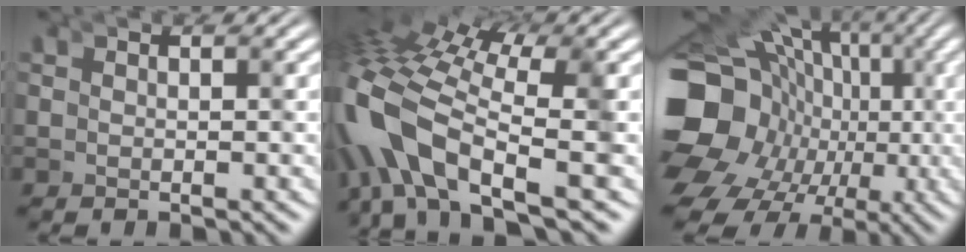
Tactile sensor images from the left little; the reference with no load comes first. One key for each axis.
{"total": 6.1, "fx": -3.2, "fy": 2.8, "fz": 4.4, "tx": -0.155, "ty": -0.053, "tz": -0.032}
{"total": 13.8, "fx": -3.8, "fy": 11.5, "fz": 6.6, "tx": -0.166, "ty": -0.084, "tz": -0.041}